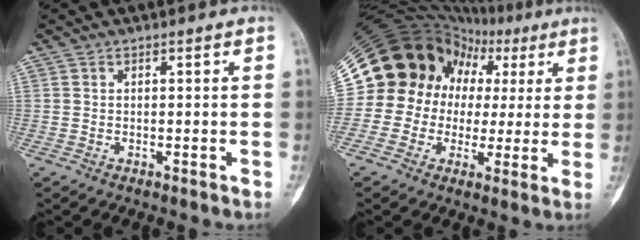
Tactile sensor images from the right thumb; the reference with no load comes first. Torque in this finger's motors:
{"motor_torque": [-0.77, 2.04, 1.20, 0.52, 0.21]}